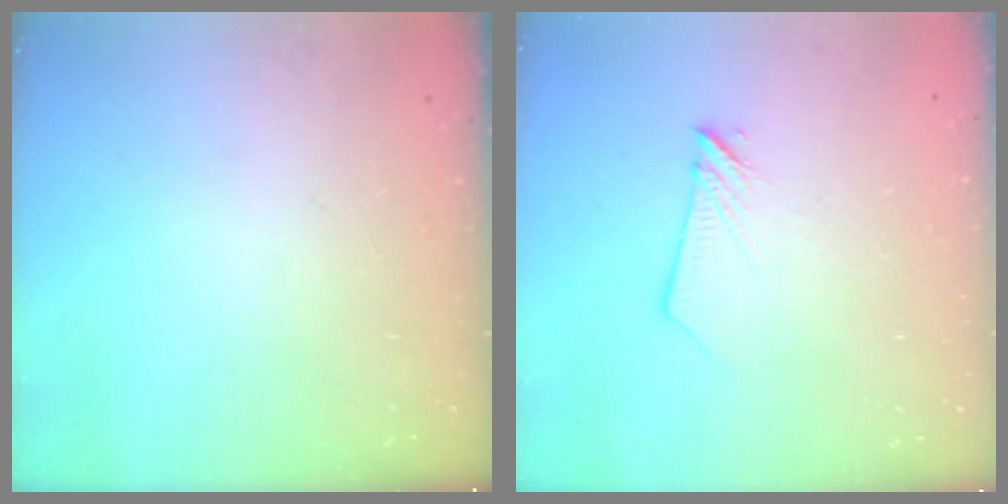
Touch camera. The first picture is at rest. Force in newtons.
{"total": 4.8, "press": 4.8, "slide": 0.5}